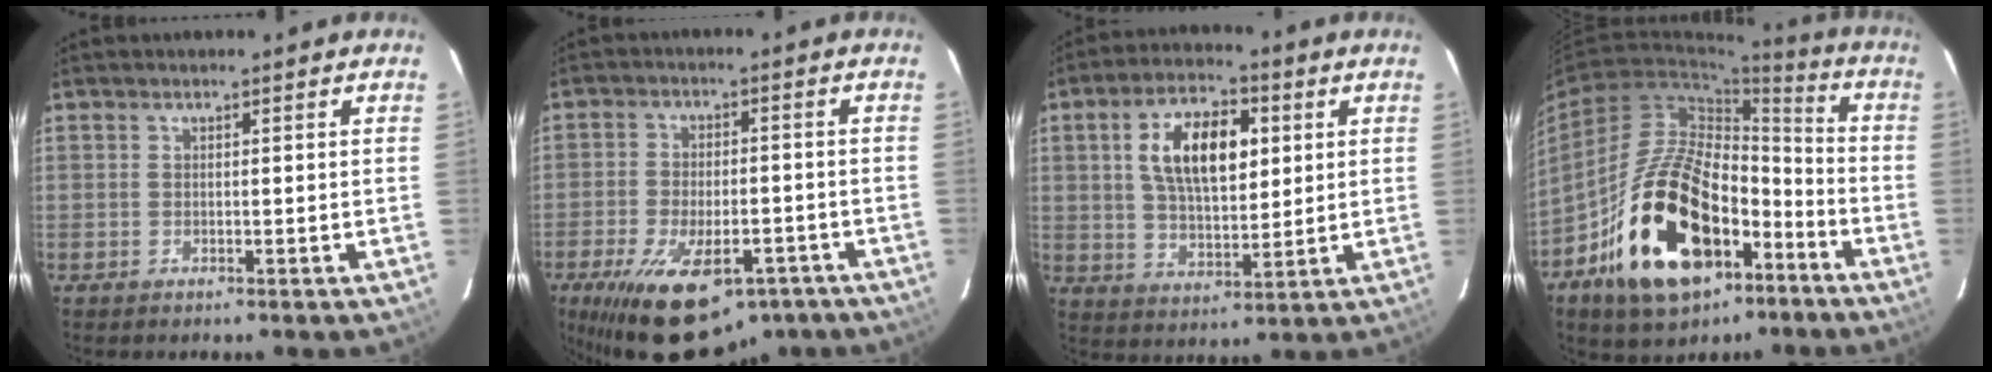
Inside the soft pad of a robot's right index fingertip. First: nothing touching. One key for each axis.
{"total": 19.4, "fx": -12.3, "fy": 8.8, "fz": 12.1, "tx": -0.239, "ty": -0.028, "tz": -0.181}
{"total": 13.3, "fx": 3.5, "fy": 6.7, "fz": 10.9, "tx": -0.193, "ty": 0.021, "tz": 0.064}
{"total": 22.5, "fx": -11.3, "fy": 11.9, "fz": 15.3, "tx": -0.283, "ty": 0.018, "tz": -0.172}